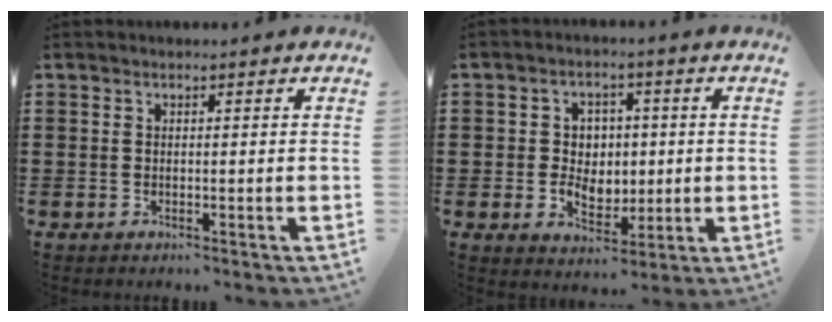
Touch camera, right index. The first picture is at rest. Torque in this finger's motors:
{"motor_torque": [2.14, 0.00, 0.21, 0.06]}